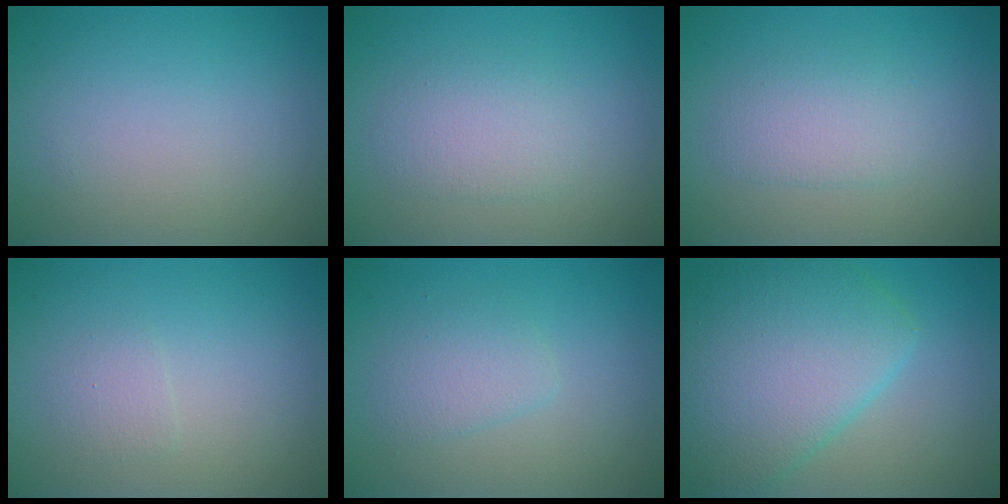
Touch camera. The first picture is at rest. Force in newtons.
{"total": 2.4, "press": 2.3, "slide": 0.4}
{"total": 2.3, "press": 2.2, "slide": 0.1}
{"total": 1.1, "press": 1.1, "slide": 0.1}
{"total": 2.1, "press": 2.1, "slide": 0.1}
{"total": 8.8, "press": 8.8, "slide": 0.3}